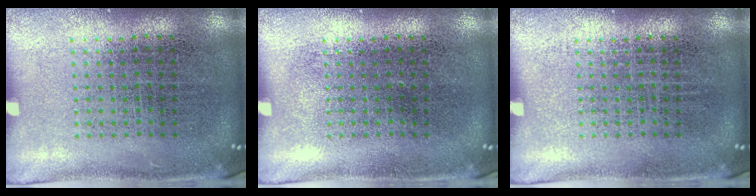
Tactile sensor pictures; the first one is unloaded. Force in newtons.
{"total": 0.0}
{"total": 0.0}